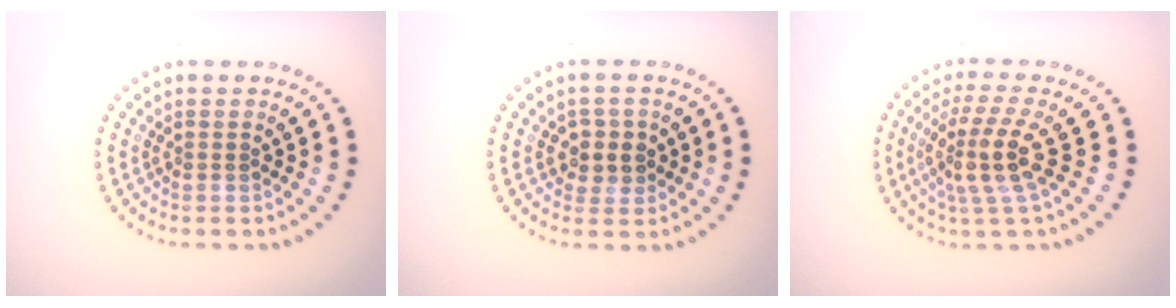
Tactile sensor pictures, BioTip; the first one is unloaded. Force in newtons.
{"total": 2.4, "press": 2.2, "slide": 0.9}
{"total": 4.3, "press": 3.2, "slide": 2.9}